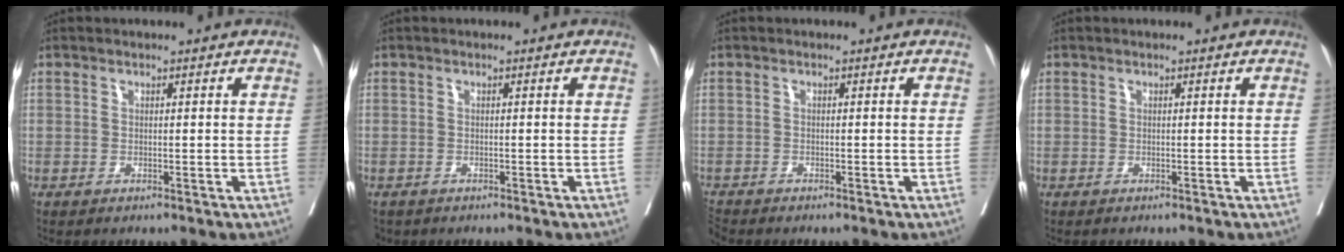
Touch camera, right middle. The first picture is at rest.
{"total": 2.2, "force": [-1.7, 1.2, 0.5], "torque": [-0.016, -0.005, -0.028]}
{"total": 1.7, "force": [-1.7, -0.2, 0.0], "torque": [-0.002, -0.010, -0.033]}
{"total": 0.0}